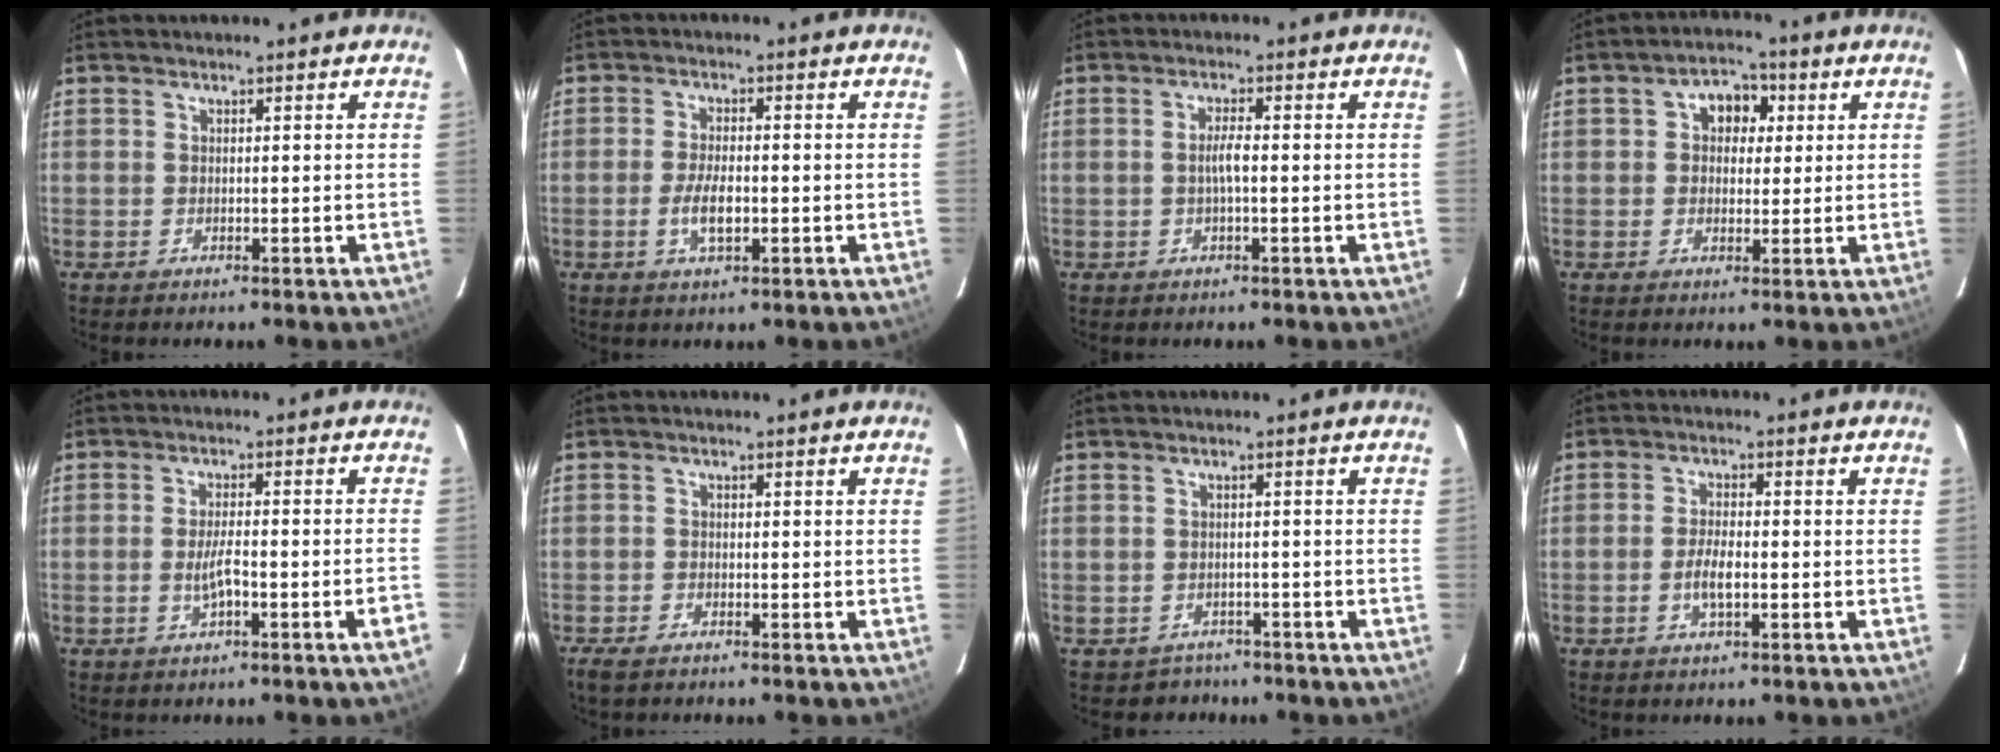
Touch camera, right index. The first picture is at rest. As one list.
[{"total": 4.6, "force": [-1.3, 1.5, 4.1], "torque": [-0.083, -0.005, -0.024]}, {"total": 2.6, "force": [-0.3, 0.3, 2.6], "torque": [-0.049, 0.002, -0.006]}, {"total": 5.9, "force": [1.4, 4.6, 3.3], "torque": [-0.047, 0.021, 0.021]}, {"total": 5.0, "force": [-2.2, -0.3, 4.5], "torque": [-0.077, -0.008, -0.034]}, {"total": 2.9, "force": [-2.2, 1.1, 1.4], "torque": [-0.039, -0.008, -0.045]}, {"total": 3.8, "force": [-2.8, 2.6, -0.2], "torque": [-0.001, 0.013, -0.035]}, {"total": 3.7, "force": [-1.2, 1.1, 3.3], "torque": [-0.067, -0.003, -0.022]}]